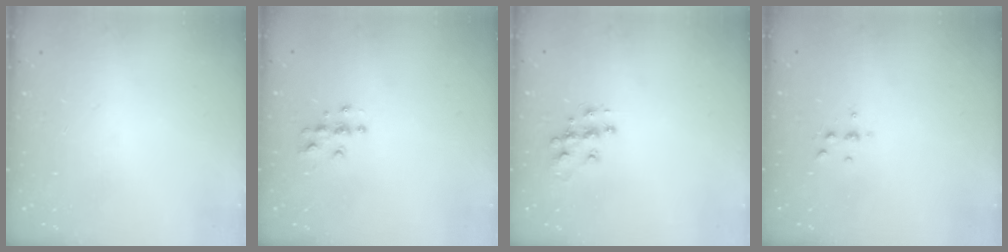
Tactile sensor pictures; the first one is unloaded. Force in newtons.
{"total": 4.3, "press": 4.3, "slide": 0.4}
{"total": 10.2, "press": 10.2, "slide": 0.7}
{"total": 3.9, "press": 3.9, "slide": 0.6}